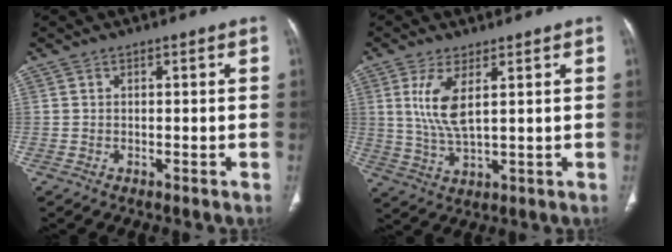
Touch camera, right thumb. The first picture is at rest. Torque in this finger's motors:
{"motor_torque": [-0.83, 0.74, 0.85, 0.38, 0.07]}